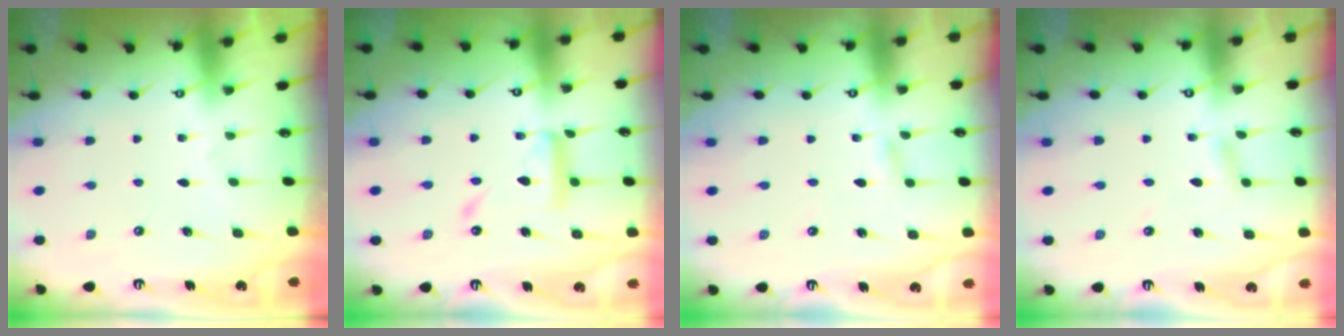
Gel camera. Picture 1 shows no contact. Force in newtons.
{"total": 14.6, "press": 14.5, "slide": 1.4}
{"total": 2.9, "press": 2.9, "slide": 0.4}
{"total": 4.7, "press": 4.7, "slide": 0.3}